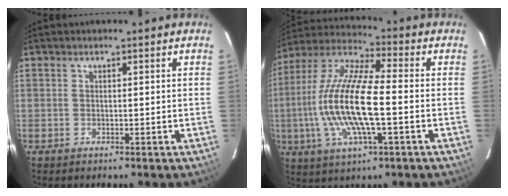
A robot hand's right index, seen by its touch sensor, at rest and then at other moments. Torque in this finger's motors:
{"motor_torque": [1.55, -0.59, 1.05, 0.21]}